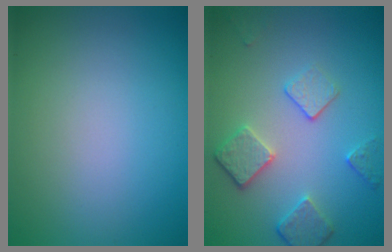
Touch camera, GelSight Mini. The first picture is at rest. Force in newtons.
{"total": 3.7, "press": 2.9, "slide": 2.3}